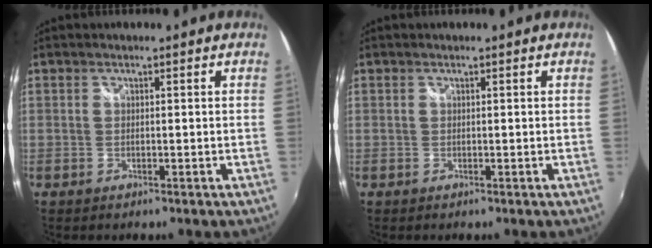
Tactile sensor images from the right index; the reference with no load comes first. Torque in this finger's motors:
{"motor_torque": [0.08, 0.06, 0.00, 0.00]}